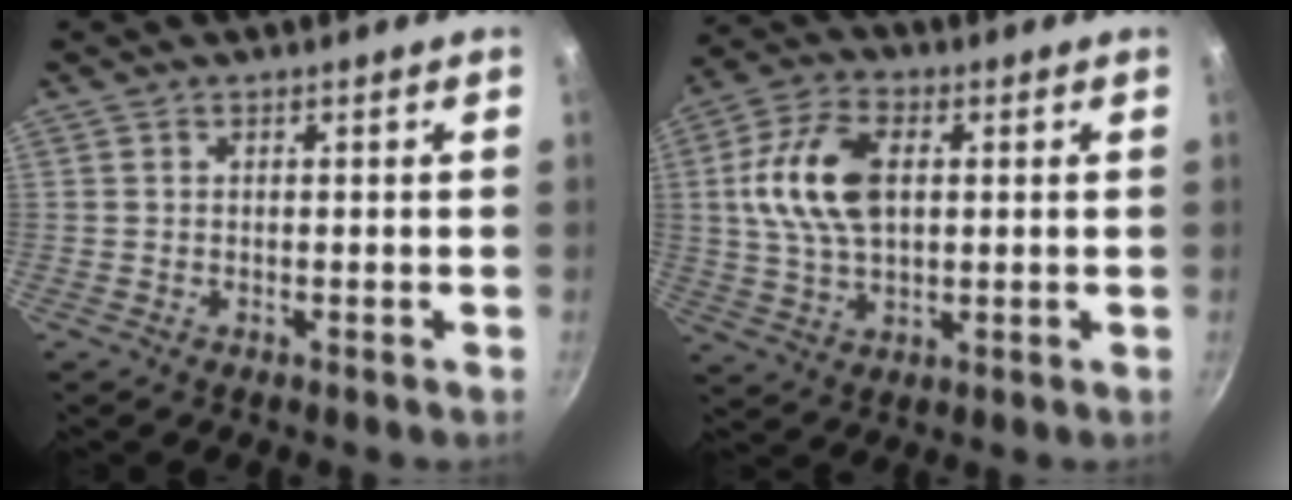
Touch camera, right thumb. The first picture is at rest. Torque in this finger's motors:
{"motor_torque": [-0.48, 0.82, 0.19, 0.13, 0.31]}